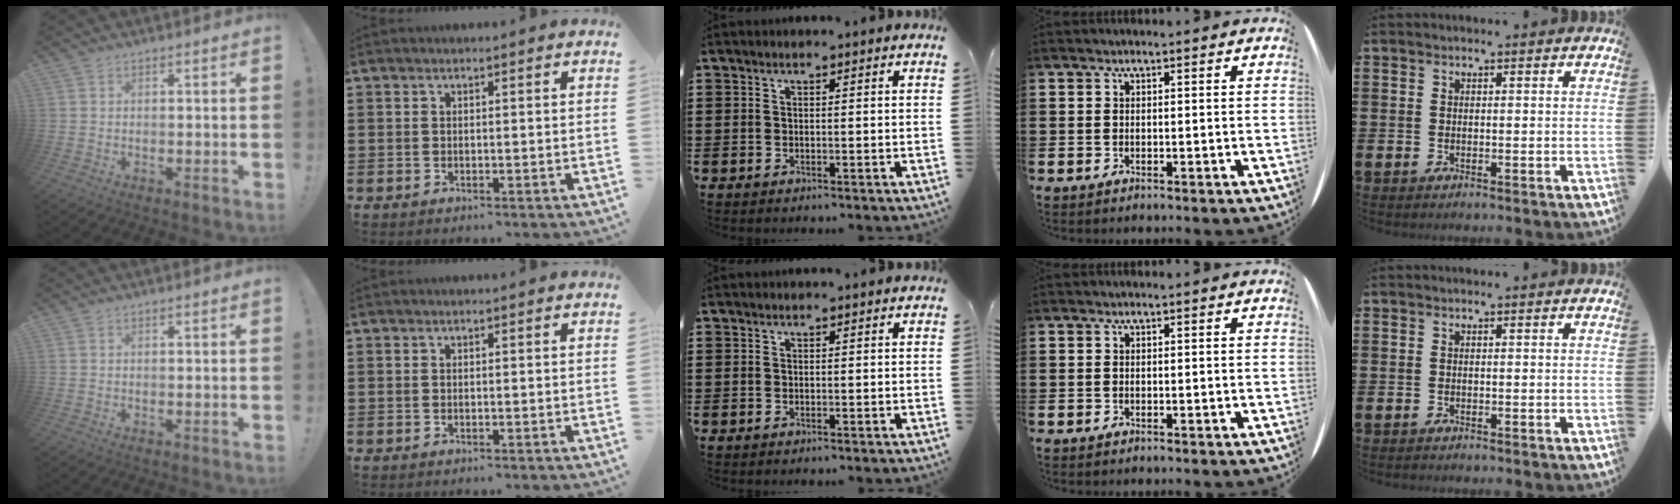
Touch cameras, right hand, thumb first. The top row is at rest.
{}